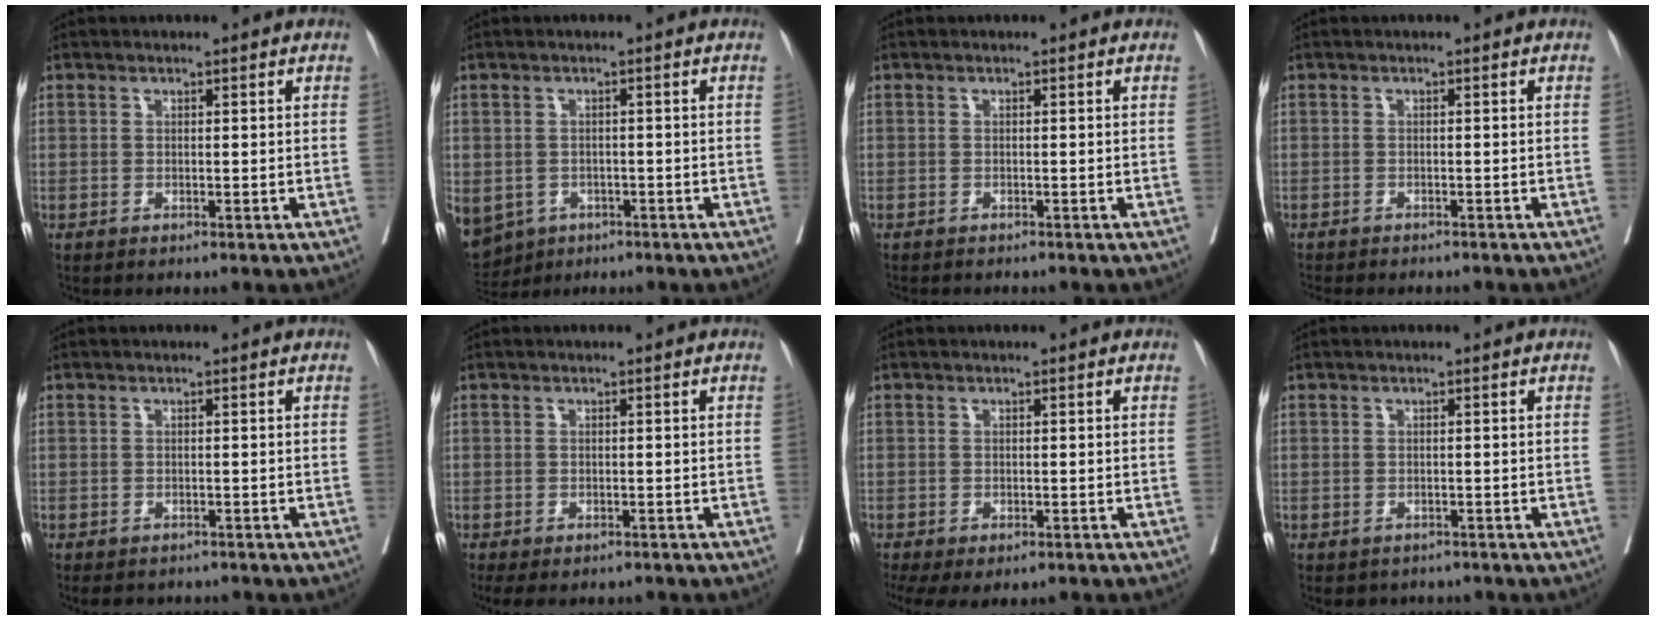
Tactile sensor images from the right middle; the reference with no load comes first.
{"total": 14.3, "force": [-6.8, 11.3, 5.6], "torque": [-0.175, -0.012, -0.087]}
{"total": 2.5, "force": [-2.3, 0.5, 0.9], "torque": [-0.019, -0.006, -0.028]}
{"total": 6.4, "force": [-5.7, 1.4, 2.5], "torque": [-0.029, -0.006, -0.075]}
{"total": 4.1, "force": [-3.5, 1.9, 1.0], "torque": [-0.008, -0.001, -0.043]}
{"total": 4.9, "force": [-3.7, 2.3, 2.2], "torque": [-0.028, -0.006, -0.050]}
{"total": 8.7, "force": [-5.5, 4.2, 5.2], "torque": [-0.122, -0.011, -0.076]}
{"total": 2.5, "force": [-2.0, 1.5, 0.3], "torque": [-0.006, 0.001, -0.025]}